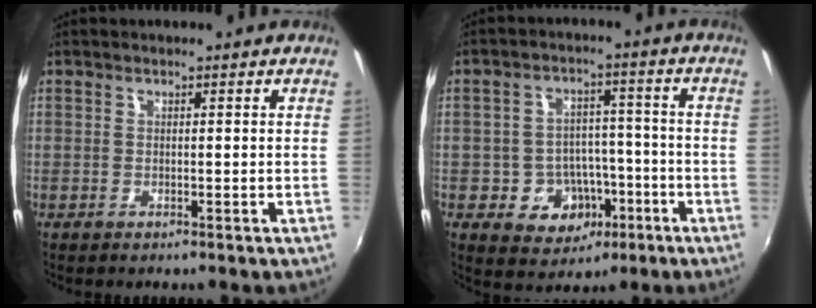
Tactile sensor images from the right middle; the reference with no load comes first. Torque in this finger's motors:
{"motor_torque": [0.66, -0.59, 0.06, 0.02]}